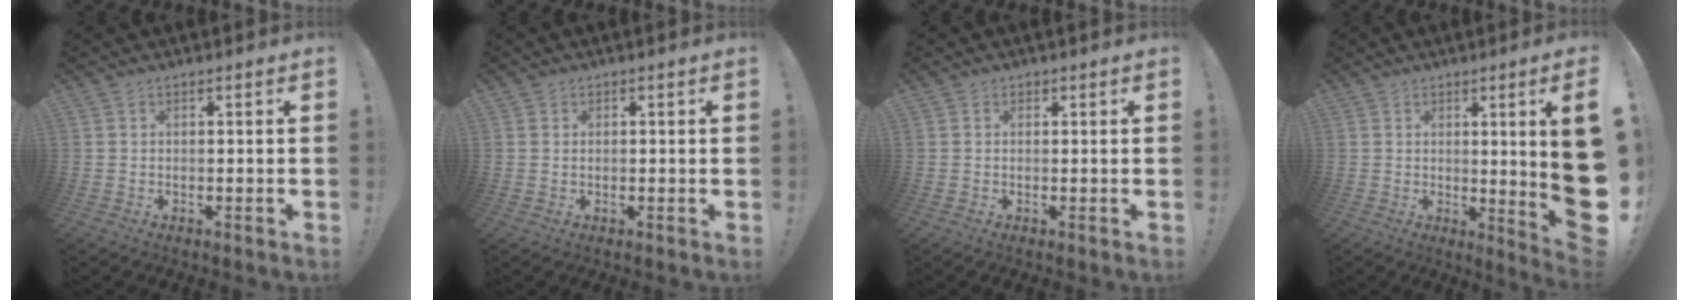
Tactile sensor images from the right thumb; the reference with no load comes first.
{"total": 0.9, "force": [0.5, 0.8, -0.1], "torque": [0.002, 0.004, 0.009]}
{"total": 0.6, "force": [0.3, 0.5, 0.0], "torque": [0.006, -0.002, 0.003]}
{"total": 11.7, "force": [0.9, -0.9, 11.7], "torque": [-0.161, -0.033, 0.010]}